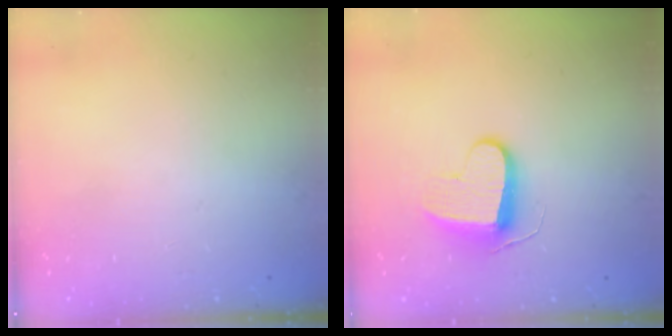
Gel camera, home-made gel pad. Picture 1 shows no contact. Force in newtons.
{"total": 9.6, "press": 9.6, "slide": 0.2}